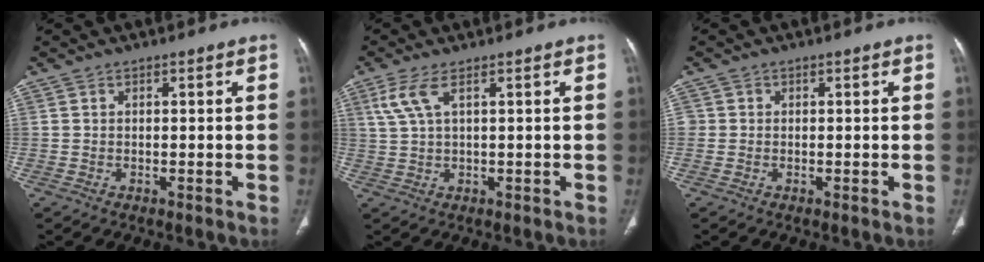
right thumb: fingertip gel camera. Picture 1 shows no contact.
{"total": 4.4, "force": [1.9, 1.3, 3.8], "torque": [-0.107, 0.006, 0.048]}
{"total": 1.1, "force": [0.0, 1.1, 0.1], "torque": [0.007, 0.004, -0.001]}